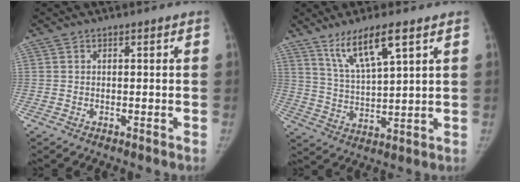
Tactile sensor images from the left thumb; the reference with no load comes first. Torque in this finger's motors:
{"motor_torque": [0.10, 0.13, 0.16, -0.11, 0.08]}